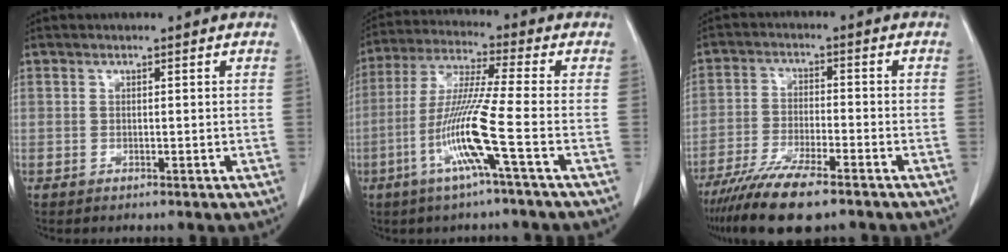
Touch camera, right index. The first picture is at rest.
{"total": 11.5, "force": [-4.1, -1.7, 10.6], "torque": [-0.212, -0.011, -0.088]}
{"total": 11.0, "force": [-8.2, 2.0, 7.0], "torque": [-0.124, -0.024, -0.143]}